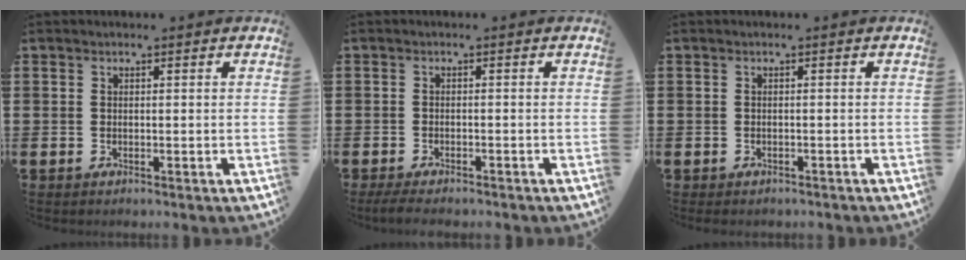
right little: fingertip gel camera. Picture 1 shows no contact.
{"total": 1.5, "force": [-1.3, 0.2, 0.7], "torque": [-0.015, 0.000, -0.025]}
{"total": 0.7, "force": [-0.7, 0.1, 0.0], "torque": [-0.003, -0.003, -0.013]}